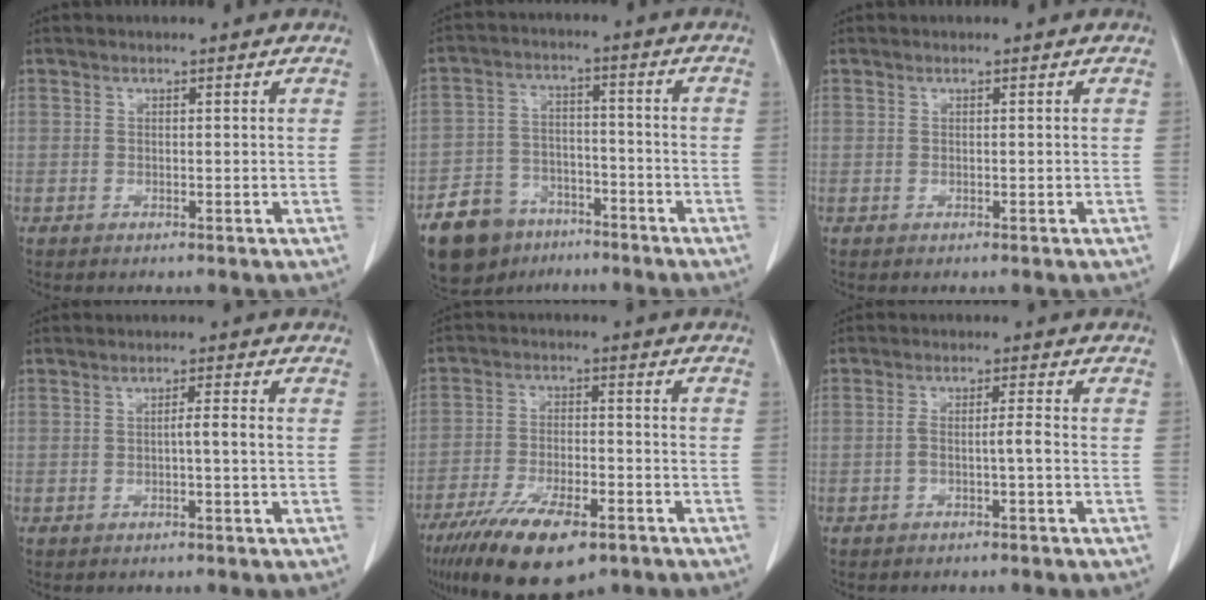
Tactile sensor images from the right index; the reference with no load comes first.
{"total": 13.8, "force": [-9.4, 8.8, 5.0], "torque": [-0.110, 0.020, -0.152]}
{"total": 0.0}
{"total": 2.5, "force": [-0.2, 0.2, 2.5], "torque": [-0.046, 0.005, -0.002]}
{"total": 15.2, "force": [-9.7, 5.3, 10.4], "torque": [-0.204, -0.018, -0.163]}
{"total": 3.1, "force": [-1.1, 0.3, 2.9], "torque": [-0.057, 0.015, -0.015]}